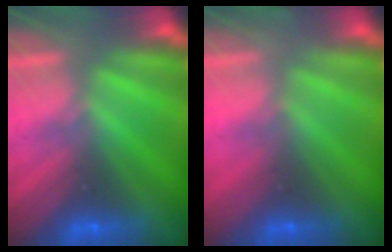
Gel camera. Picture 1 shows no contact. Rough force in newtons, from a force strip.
{"total": 4.8}